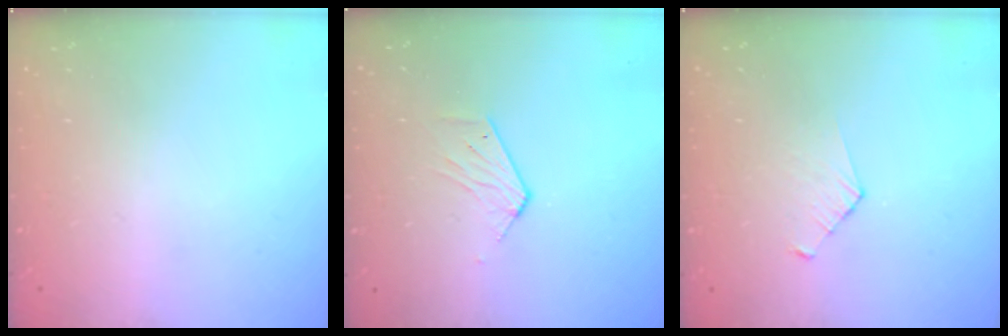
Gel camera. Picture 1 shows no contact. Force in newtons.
{"total": 4.7, "press": 4.7, "slide": 0.4}
{"total": 2.8, "press": 2.7, "slide": 0.3}